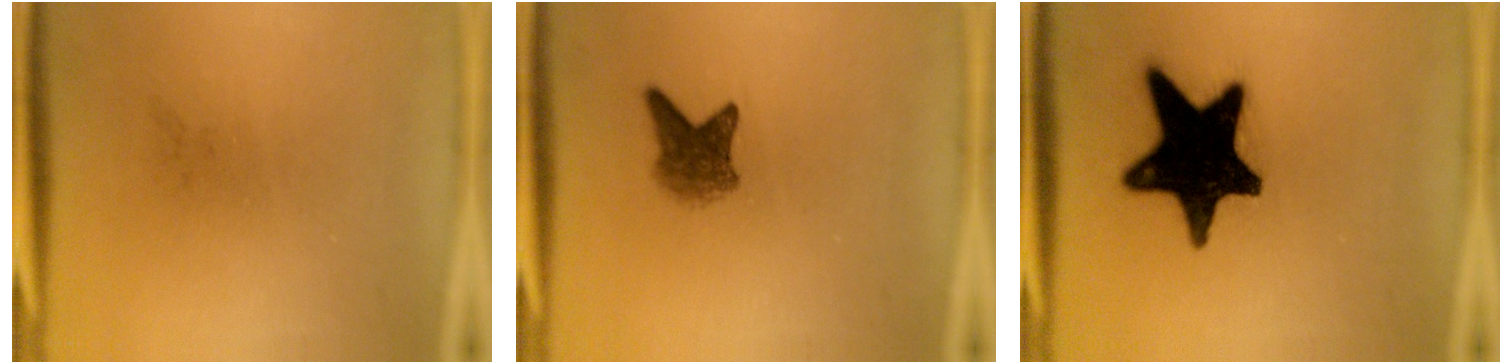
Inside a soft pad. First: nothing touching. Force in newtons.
{"total": 3.6}
{"total": 19.4}